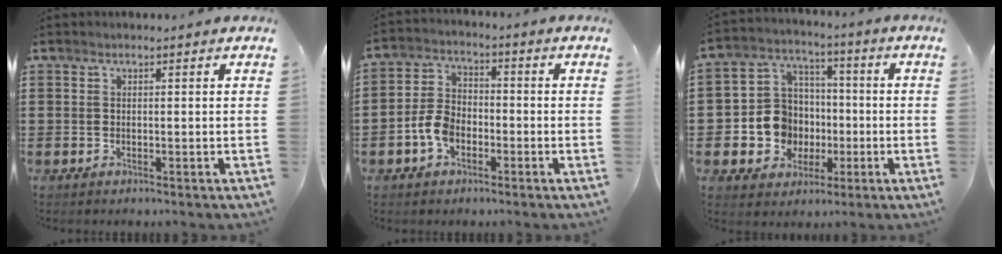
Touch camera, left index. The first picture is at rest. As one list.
[{"total": 5.6, "force": [-2.5, 3.7, 3.5], "torque": [-0.097, 0.003, -0.055]}, {"total": 9.5, "force": [-1.2, 9.0, 2.7], "torque": [-0.107, 0.011, -0.015]}]